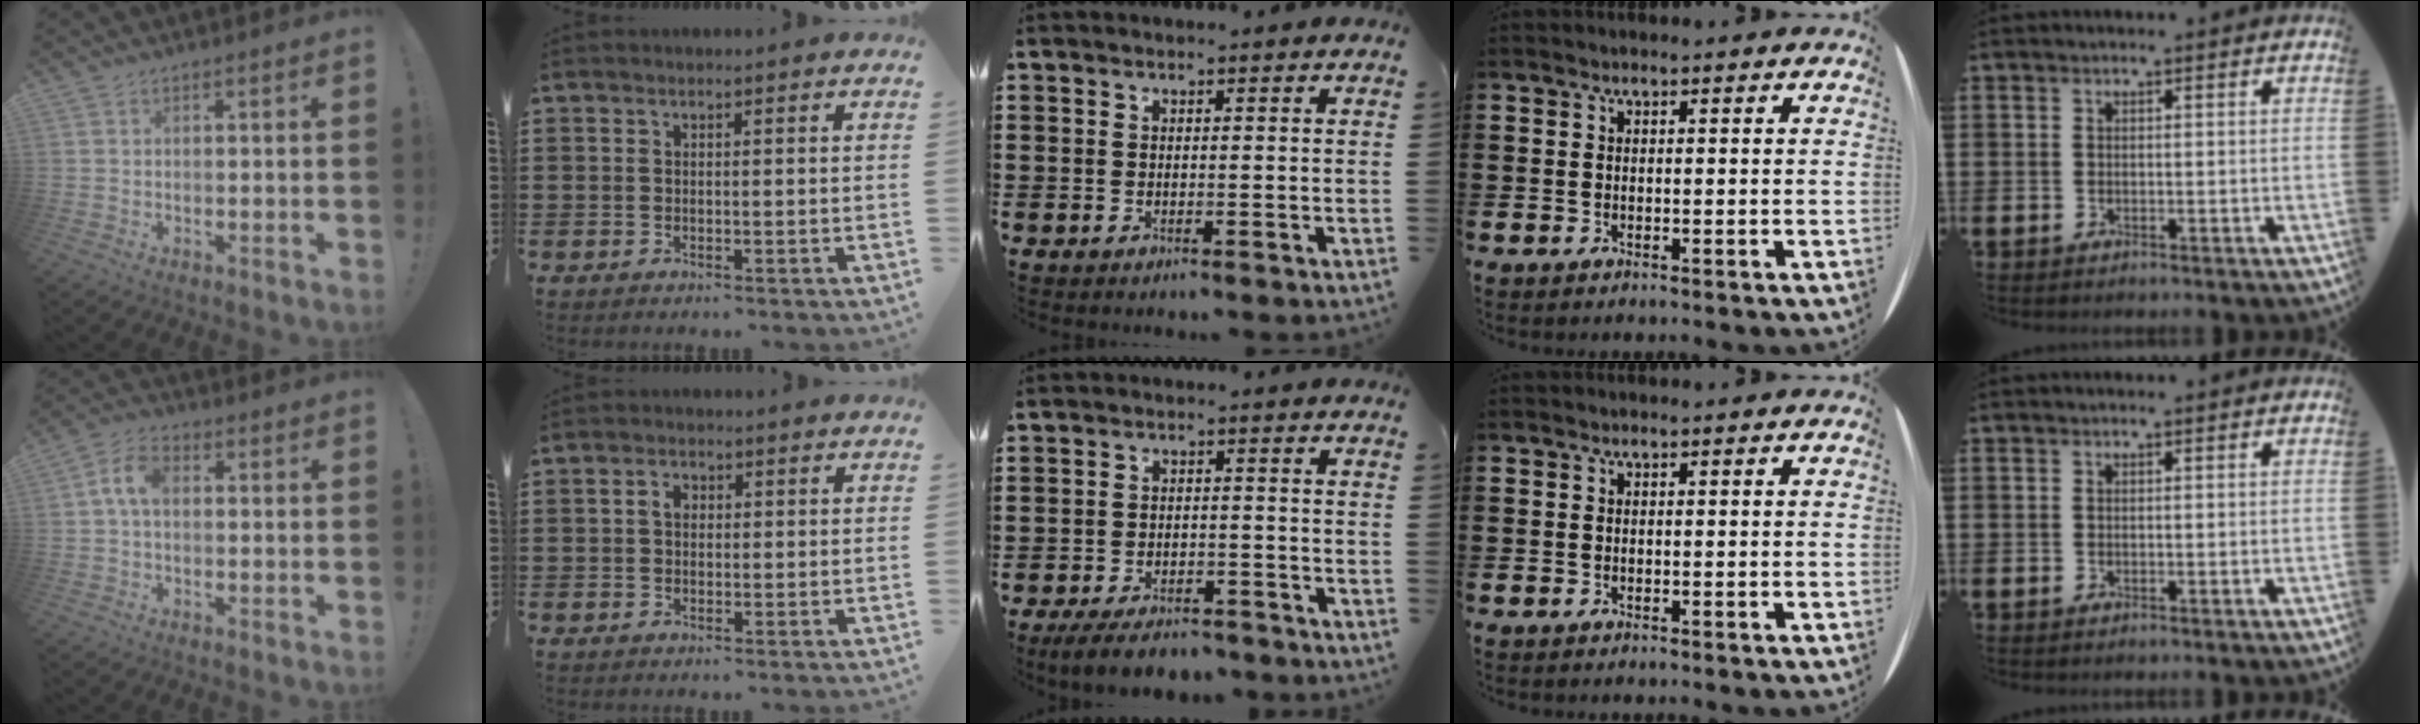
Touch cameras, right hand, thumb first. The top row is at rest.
{"thumb": {"total": 6.6, "force": [0.5, 3.9, 5.3], "torque": [-0.114, 0.014, 0.011]}, "index": {"total": 2.0, "force": [0.3, 1.5, 1.4], "torque": [-0.030, 0.009, 0.004]}, "middle": {"total": 4.5, "force": [-4.1, 0.9, 1.7], "torque": [-0.034, 0.000, -0.079]}}